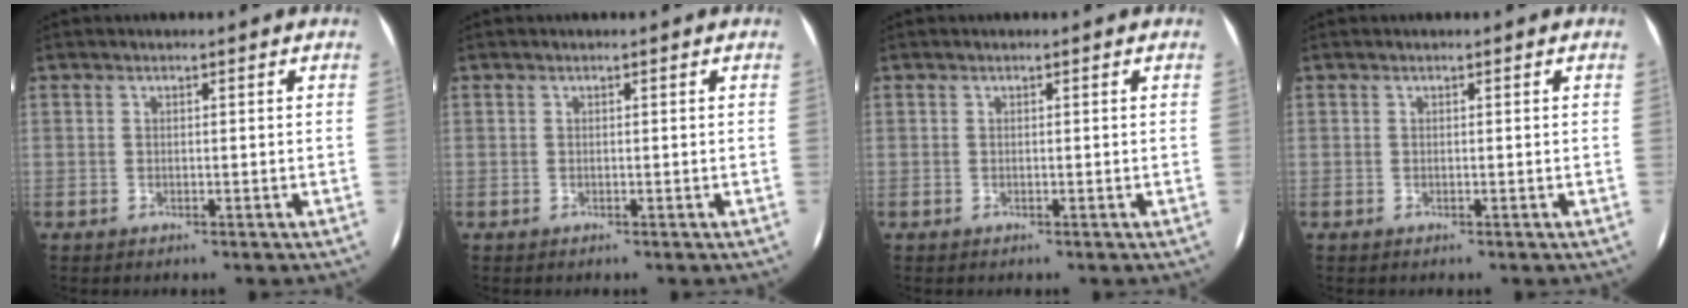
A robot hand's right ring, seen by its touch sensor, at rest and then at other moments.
{"total": 0.0}
{"total": 0.0}
{"total": 0.0}